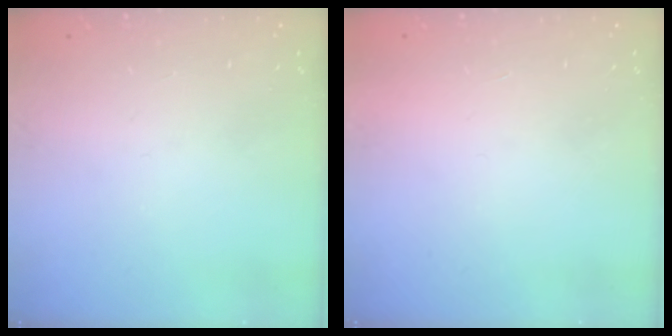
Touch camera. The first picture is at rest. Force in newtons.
{"total": 1.6, "press": 1.6, "slide": 0.1}